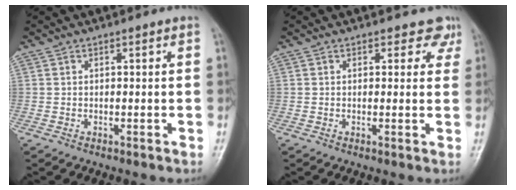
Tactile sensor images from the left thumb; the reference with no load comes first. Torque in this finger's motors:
{"motor_torque": [-0.11, -0.03, -0.26, -0.03, 0.03]}